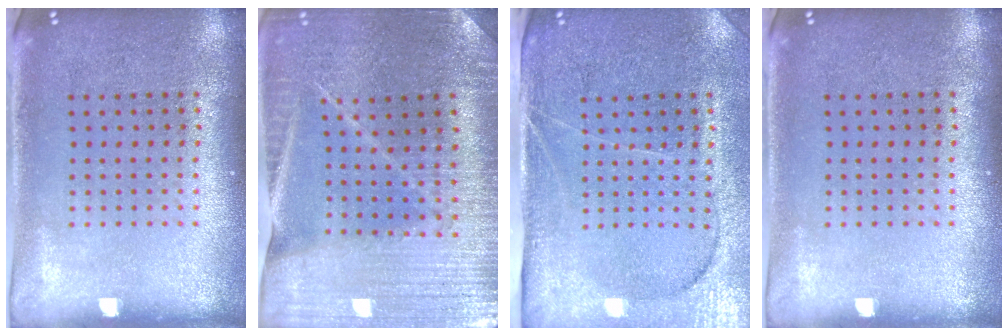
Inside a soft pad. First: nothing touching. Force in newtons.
{"total": 3.0, "press": 3.0, "slide": 0.3}
{"total": 4.0, "press": 3.5, "slide": 1.9}
{"total": 0.0}